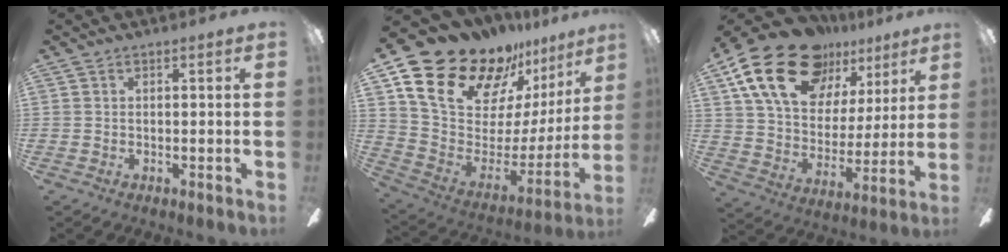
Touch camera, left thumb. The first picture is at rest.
{"total": 21.7, "force": [16.8, 10.7, 8.5], "torque": [-0.154, -0.120, 0.315]}
{"total": 23.6, "force": [14.8, 13.5, 12.5], "torque": [-0.225, -0.078, 0.271]}